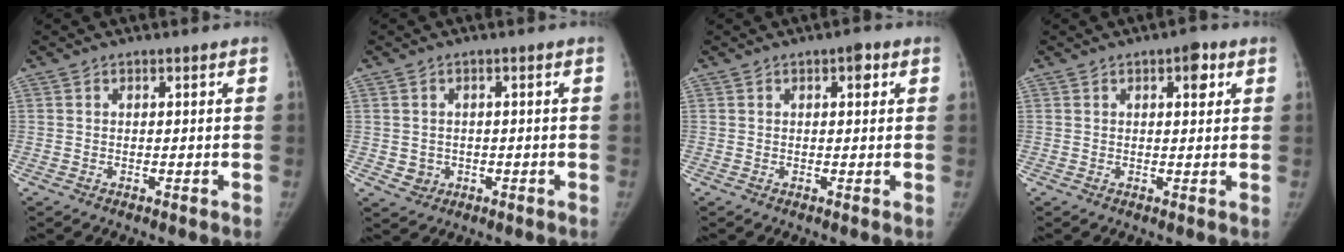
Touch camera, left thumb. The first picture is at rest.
{"total": 2.9, "force": [-0.6, 2.7, 0.8], "torque": [-0.001, 0.004, -0.002]}
{"total": 2.1, "force": [0.9, 1.0, 1.7], "torque": [-0.015, 0.001, 0.009]}
{"total": 3.4, "force": [1.5, 1.6, 2.6], "torque": [-0.021, -0.002, 0.017]}